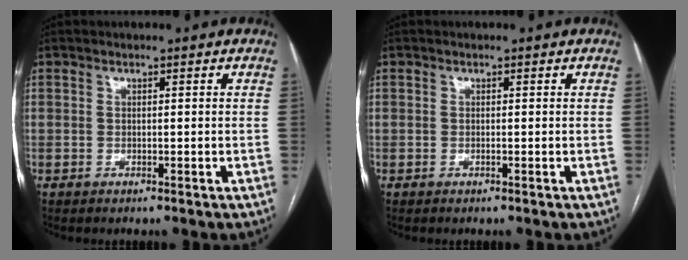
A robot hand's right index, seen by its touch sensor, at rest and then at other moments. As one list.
[{"total": 0.0}]